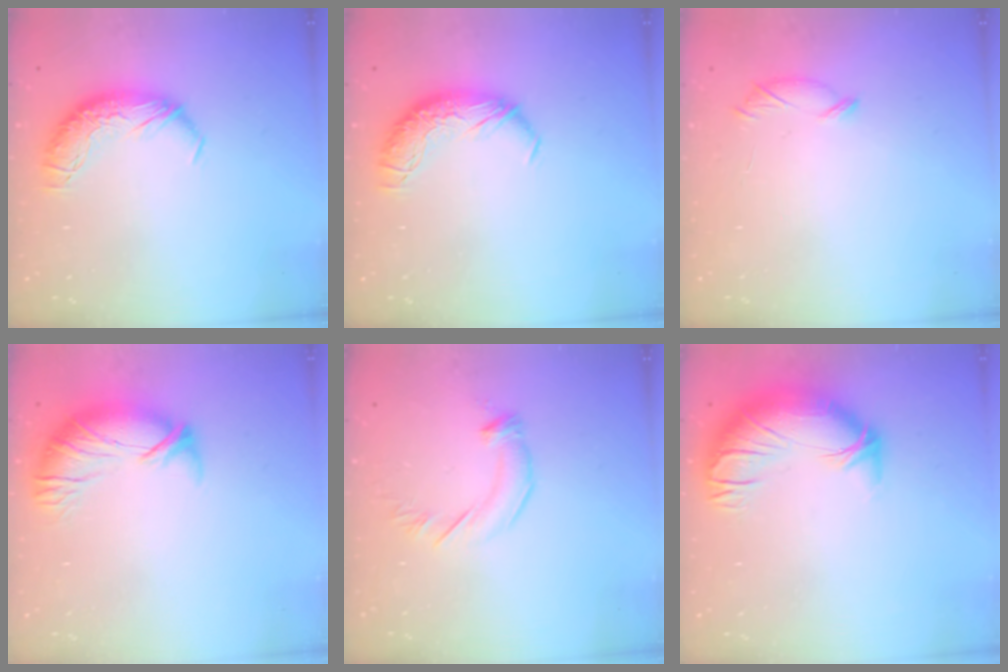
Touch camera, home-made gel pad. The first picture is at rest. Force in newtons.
{"total": 0.0}
{"total": 7.6, "press": 7.6, "slide": 0.3}
{"total": 3.5, "press": 2.5, "slide": 2.4}
{"total": 2.9, "press": 2.9, "slide": 0.5}
{"total": 3.7, "press": 1.9, "slide": 3.1}